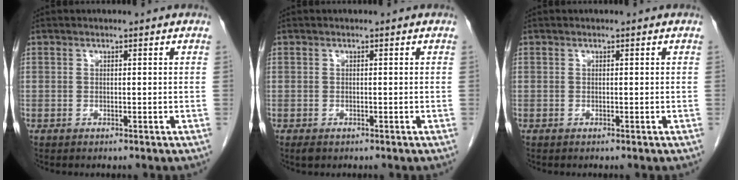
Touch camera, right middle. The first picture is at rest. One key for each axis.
{"total": 1.0, "fx": -0.6, "fy": 0.5, "fz": 0.6, "tx": -0.012, "ty": -0.001, "tz": -0.005}
{"total": 0.0}